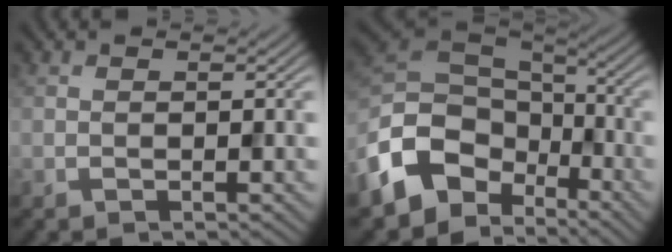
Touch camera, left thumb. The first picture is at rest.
{"total": 12.8, "force": [-6.3, 8.8, 6.8], "torque": [-0.172, -0.019, -0.126]}